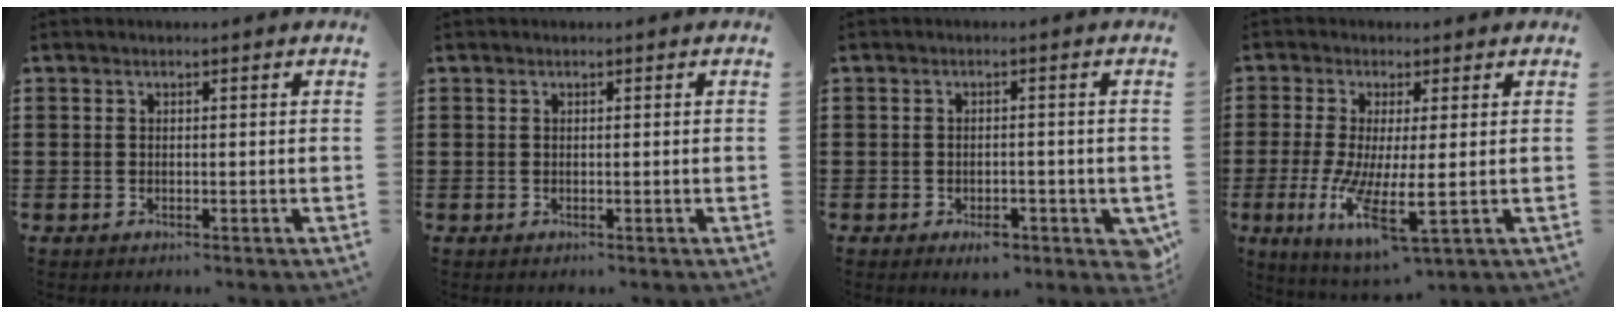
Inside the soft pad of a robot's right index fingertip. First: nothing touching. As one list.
[{"total": 0.0}, {"total": 3.1, "force": [-1.5, 1.8, 2.0], "torque": [-0.035, 0.004, -0.028]}, {"total": 7.8, "force": [-1.7, 1.0, 7.6], "torque": [-0.159, -0.024, -0.030]}]